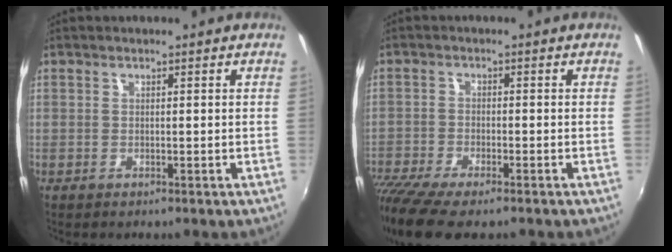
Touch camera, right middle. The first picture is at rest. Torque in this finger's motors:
{"motor_torque": [1.21, -0.93, 0.42, 0.21]}